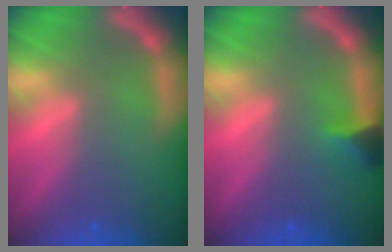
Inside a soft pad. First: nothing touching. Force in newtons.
{"total": 1.9}